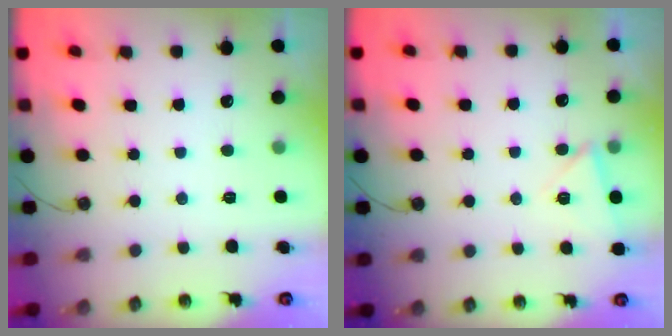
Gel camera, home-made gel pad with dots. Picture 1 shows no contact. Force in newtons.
{"total": 4.2, "press": 4.0, "slide": 1.5}